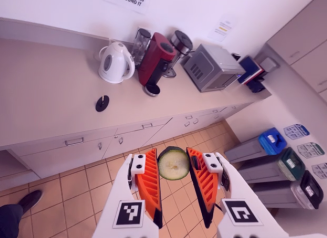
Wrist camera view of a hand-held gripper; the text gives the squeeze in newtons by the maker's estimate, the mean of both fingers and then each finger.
{"total": 8.9, "left": 8.8, "right": 8.9}